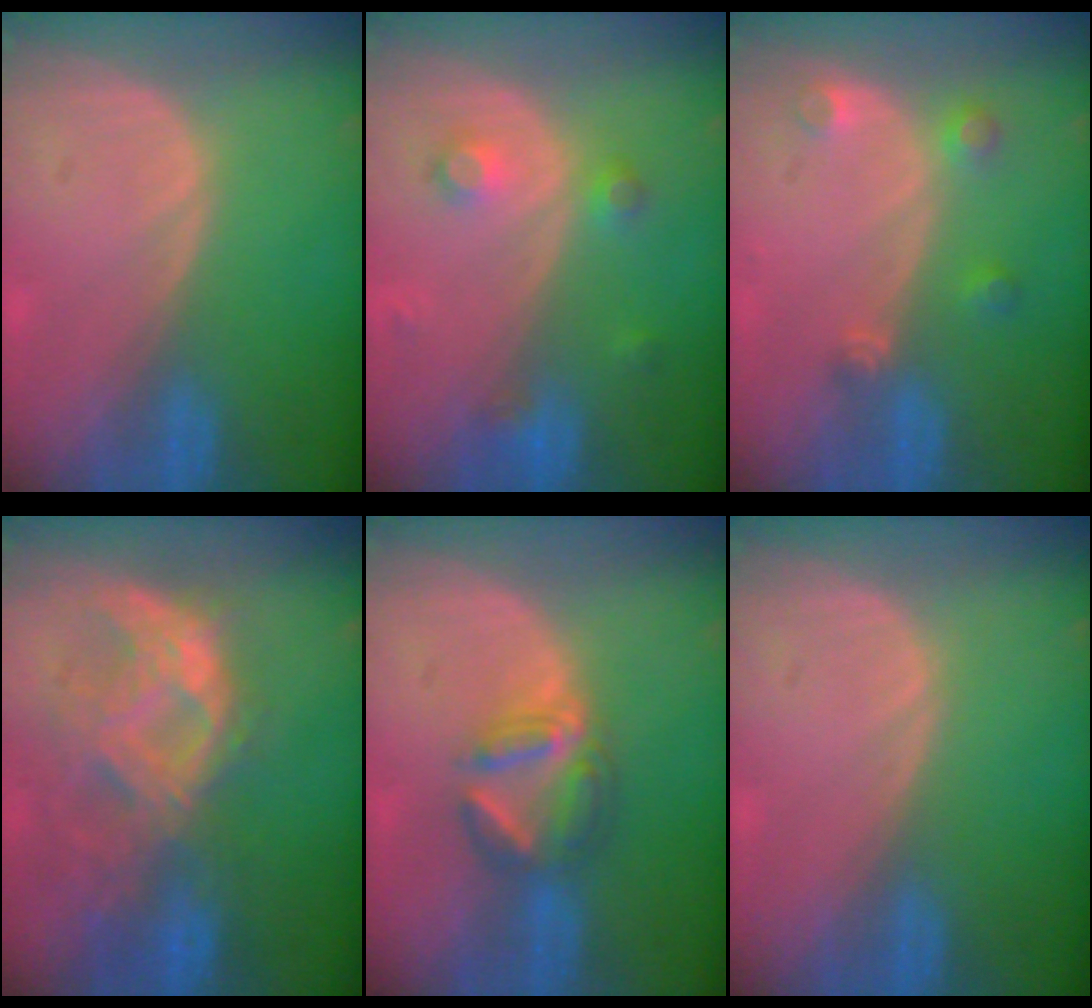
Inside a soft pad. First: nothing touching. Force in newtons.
{"total": 3.8, "press": 3.3, "slide": 1.7}
{"total": 3.3, "press": 3.0, "slide": 1.4}
{"total": 9.8, "press": 8.8, "slide": 4.2}
{"total": 6.1, "press": 5.4, "slide": 2.7}
{"total": 0.0}